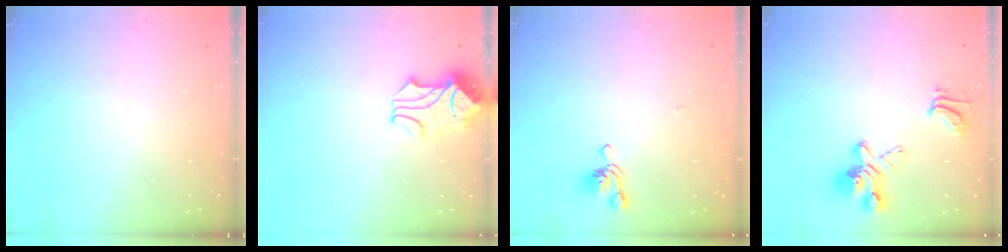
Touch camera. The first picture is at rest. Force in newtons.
{"total": 2.2, "press": 1.9, "slide": 1.1}
{"total": 3.3, "press": 3.3, "slide": 0.3}
{"total": 6.1, "press": 5.9, "slide": 1.7}